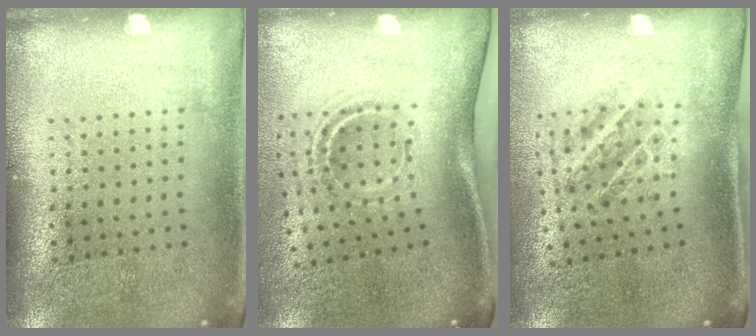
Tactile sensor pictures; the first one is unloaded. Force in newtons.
{"total": 2.2, "press": 1.2, "slide": 1.8}
{"total": 1.1, "press": 1.0, "slide": 0.3}